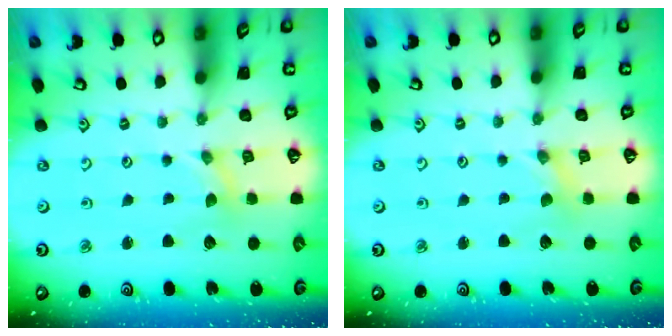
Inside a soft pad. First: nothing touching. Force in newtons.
{"total": 0.0}